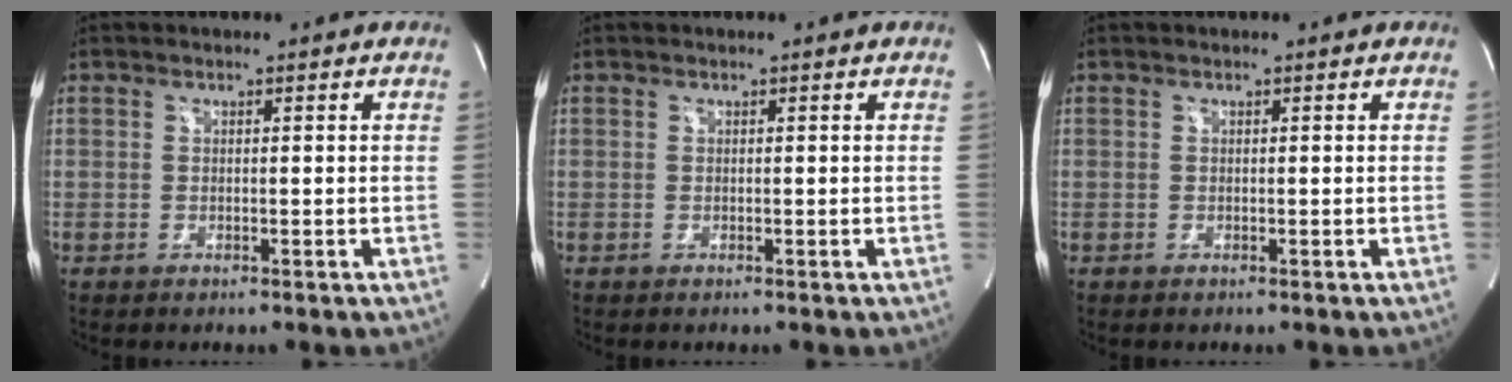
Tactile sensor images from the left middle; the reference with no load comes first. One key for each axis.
{"total": 0.0}
{"total": 0.0}